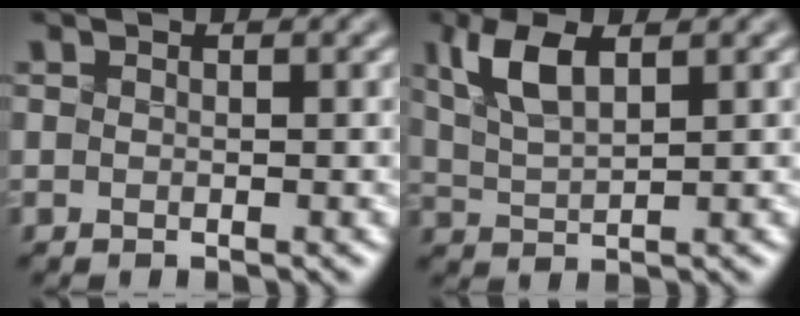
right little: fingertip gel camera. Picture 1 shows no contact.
{"total": 3.5, "force": [1.7, 1.2, 2.9], "torque": [-0.069, 0.007, 0.042]}